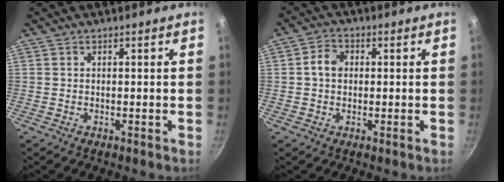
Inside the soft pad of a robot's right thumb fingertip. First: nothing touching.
{"total": 4.1, "force": [0.3, 3.3, 2.5], "torque": [-0.030, 0.013, -0.002]}